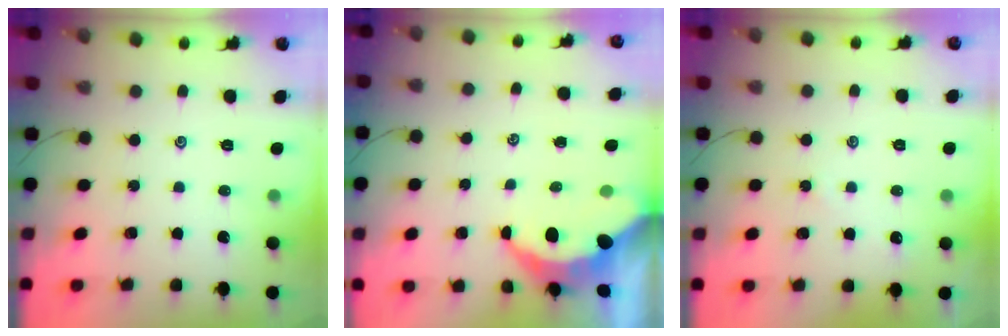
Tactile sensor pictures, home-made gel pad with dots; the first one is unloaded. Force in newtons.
{"total": 6.1, "press": 6.1, "slide": 0.6}
{"total": 2.2, "press": 2.2, "slide": 0.5}